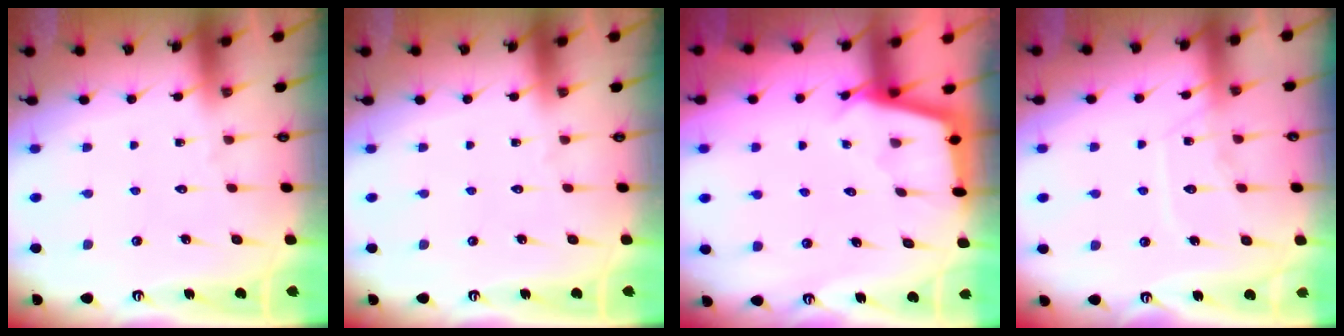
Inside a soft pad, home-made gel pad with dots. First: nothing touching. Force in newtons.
{"total": 0.0}
{"total": 2.8, "press": 2.7, "slide": 0.3}
{"total": 11.2, "press": 11.1, "slide": 1.0}